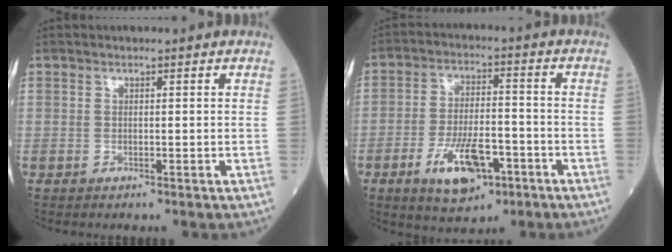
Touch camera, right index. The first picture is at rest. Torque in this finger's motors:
{"motor_torque": [0.34, -0.16, 0.18, 0.10]}